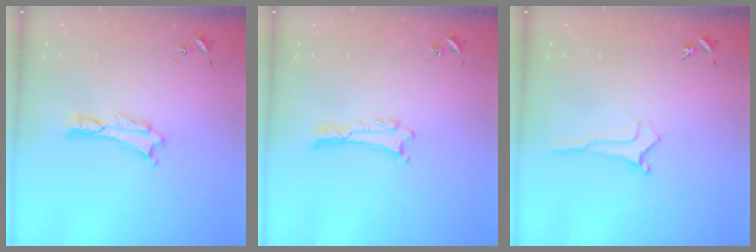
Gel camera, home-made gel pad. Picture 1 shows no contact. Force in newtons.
{"total": 0.8, "press": 0.7, "slide": 0.1}
{"total": 0.0}